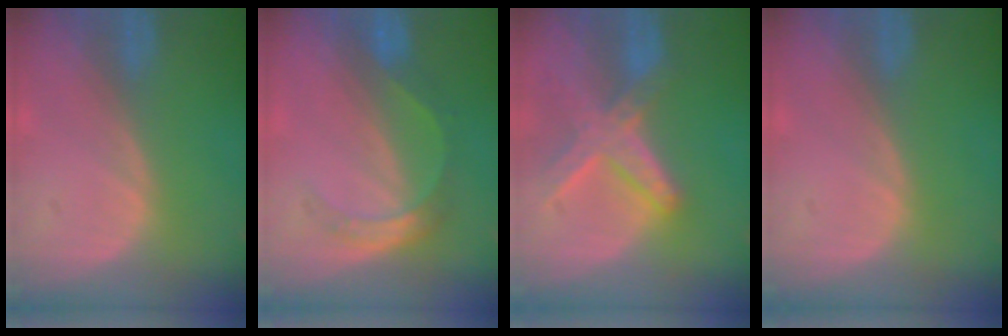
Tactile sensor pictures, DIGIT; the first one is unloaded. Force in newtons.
{"total": 5.5, "press": 4.8, "slide": 2.6}
{"total": 8.2, "press": 7.1, "slide": 4.1}
{"total": 0.0}